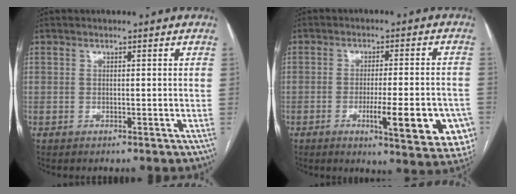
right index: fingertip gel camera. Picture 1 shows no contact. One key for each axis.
{"total": 14.3, "fx": -5.1, "fy": 2.7, "fz": 13.1, "tx": -0.114, "ty": -0.001, "tz": -0.057}